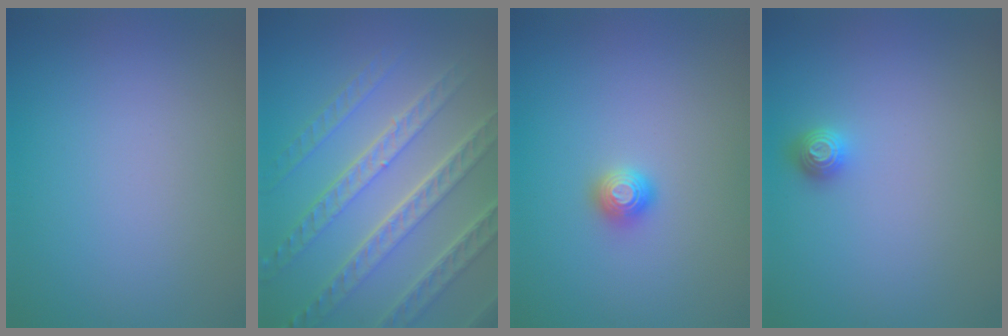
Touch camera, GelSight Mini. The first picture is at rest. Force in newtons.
{"total": 7.5, "press": 5.5, "slide": 5.2}
{"total": 1.2, "press": 1.2, "slide": 0.2}
{"total": 1.4, "press": 1.2, "slide": 0.5}